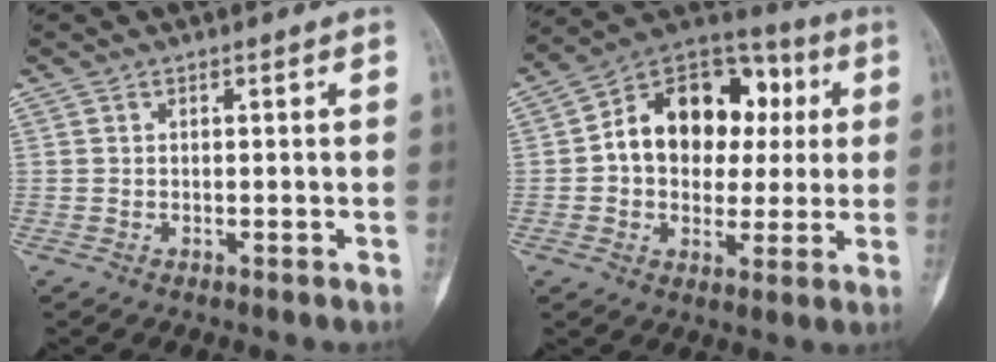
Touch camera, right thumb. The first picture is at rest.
{"total": 19.0, "force": [2.6, 13.7, 12.9], "torque": [-0.149, 0.030, 0.036]}